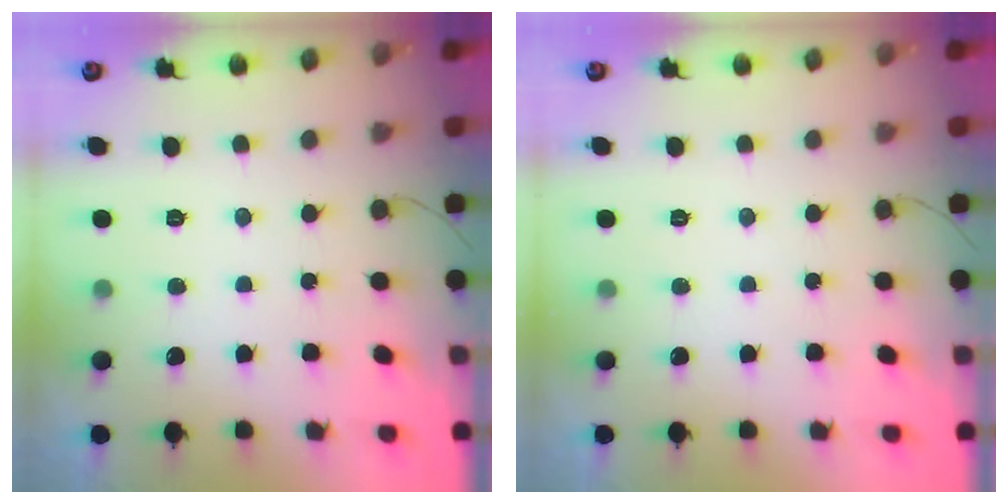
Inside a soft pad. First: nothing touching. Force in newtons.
{"total": 0.0}